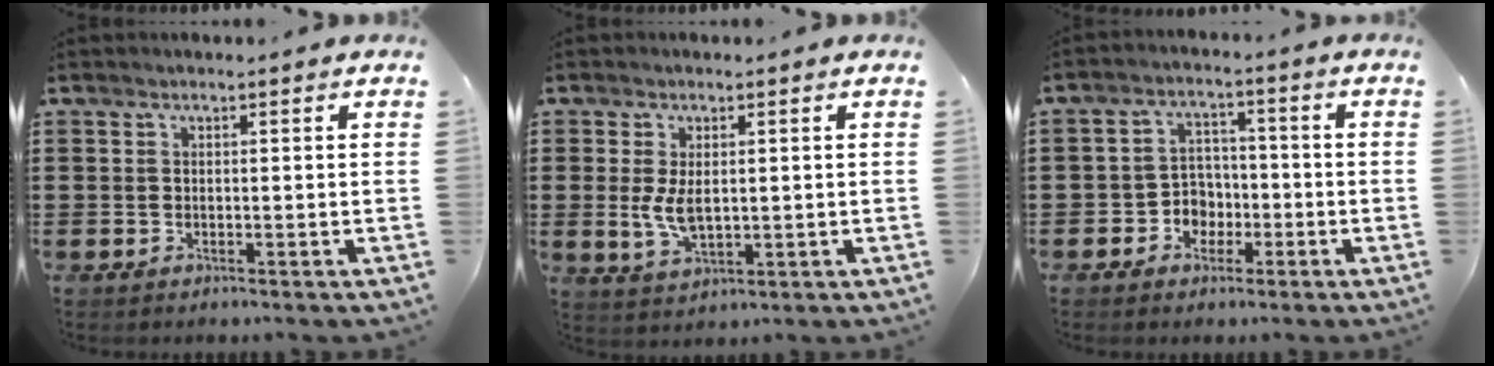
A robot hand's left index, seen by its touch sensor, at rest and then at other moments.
{"total": 4.7, "force": [0.1, 2.4, 4.1], "torque": [-0.092, 0.001, -0.002]}
{"total": 4.4, "force": [-2.1, 3.6, 1.4], "torque": [-0.037, 0.011, -0.044]}